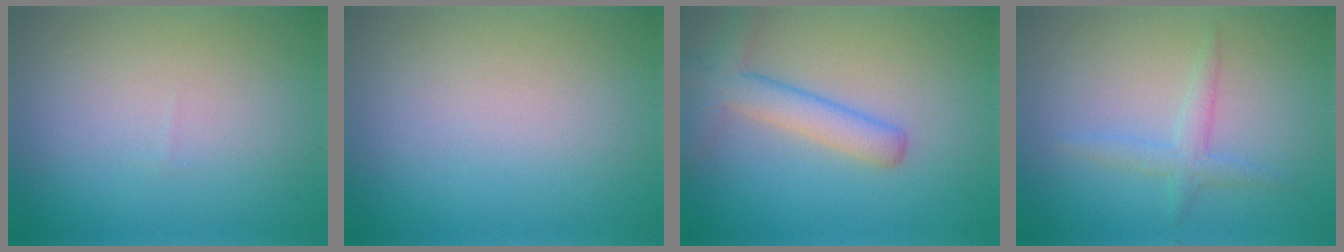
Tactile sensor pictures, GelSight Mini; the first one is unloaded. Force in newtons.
{"total": 0.0}
{"total": 4.0, "press": 4.0, "slide": 0.2}
{"total": 1.9, "press": 1.9, "slide": 0.1}